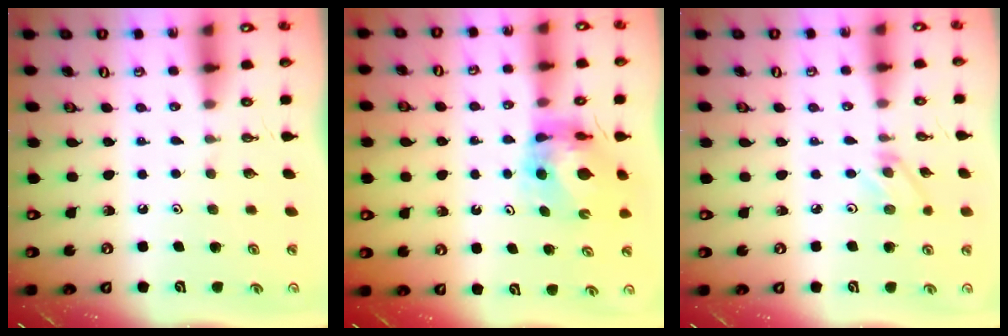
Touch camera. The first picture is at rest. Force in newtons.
{"total": 8.4, "press": 8.4, "slide": 0.9}
{"total": 3.5, "press": 3.4, "slide": 0.4}